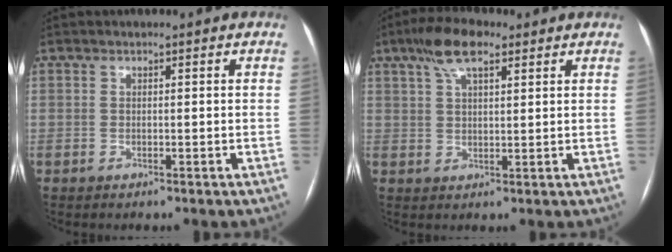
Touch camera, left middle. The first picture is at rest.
{"total": 7.1, "force": [4.3, 2.3, 5.2], "torque": [-0.105, 0.021, 0.077]}